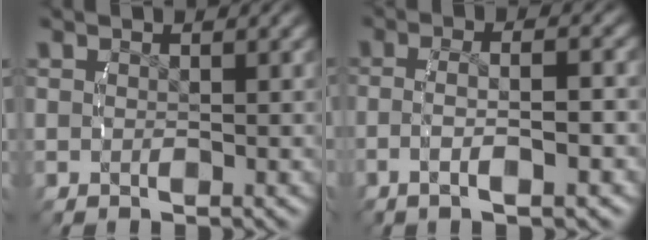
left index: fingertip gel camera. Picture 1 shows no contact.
{"total": 3.9, "force": [-1.2, 0.8, 3.6], "torque": [-0.075, 0.000, -0.019]}